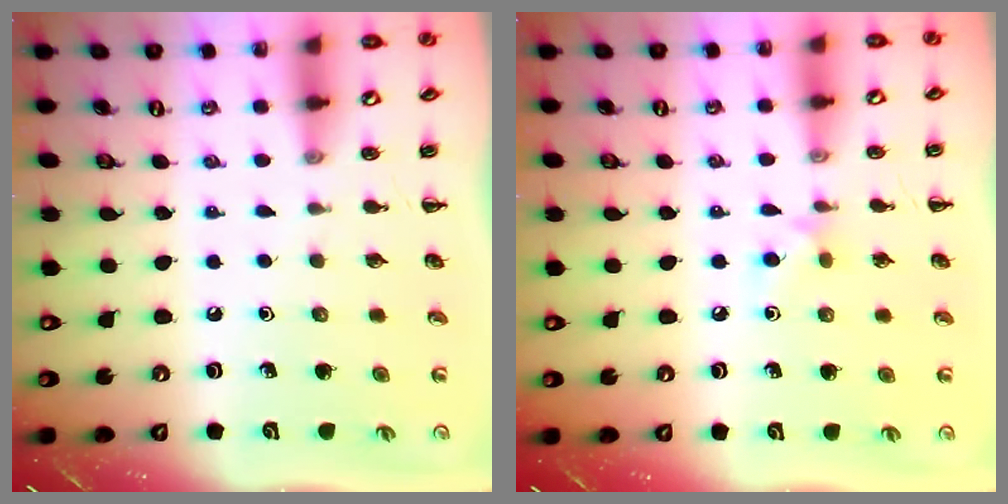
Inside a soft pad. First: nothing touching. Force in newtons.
{"total": 5.1, "press": 4.8, "slide": 1.8}